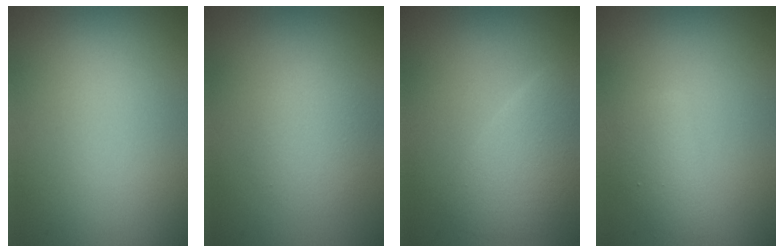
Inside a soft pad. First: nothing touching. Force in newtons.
{"total": 2.3, "press": 2.3, "slide": 0.1}
{"total": 3.8, "press": 3.8, "slide": 0.2}
{"total": 1.9, "press": 1.9, "slide": 0.1}